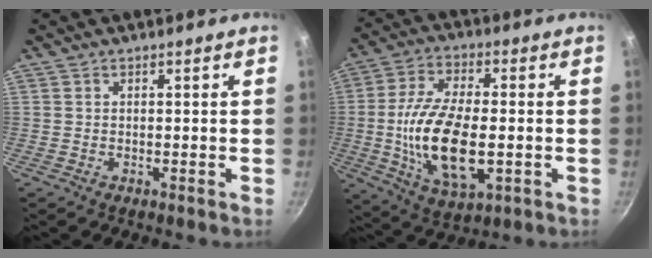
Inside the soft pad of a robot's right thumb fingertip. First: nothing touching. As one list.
[{"total": 16.9, "force": [-2.0, 8.1, 14.7], "torque": [-0.277, 0.002, -0.038]}]